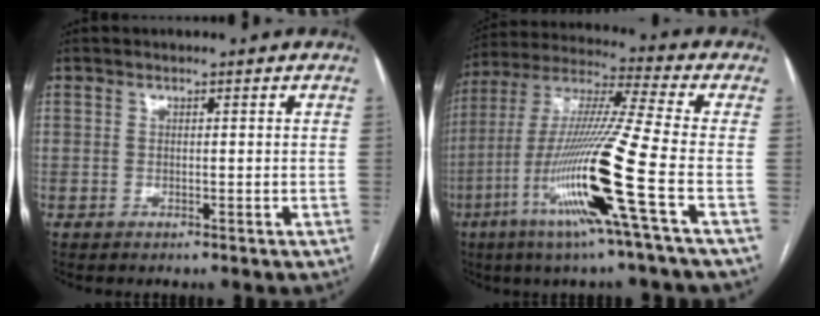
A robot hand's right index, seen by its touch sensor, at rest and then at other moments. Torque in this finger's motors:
{"motor_torque": [2.14, 0.00, 1.05, 0.21]}